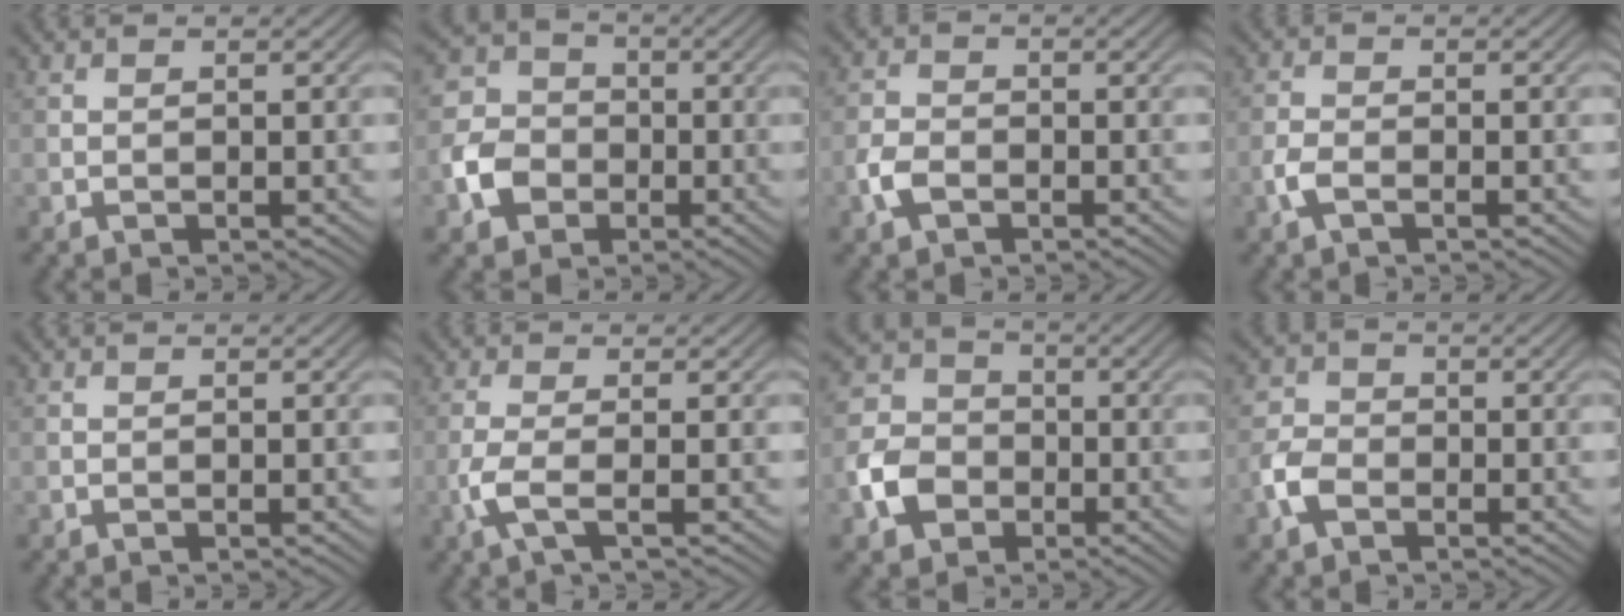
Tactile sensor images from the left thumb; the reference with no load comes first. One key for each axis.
{"total": 6.4, "fx": -2.0, "fy": 5.4, "fz": 2.8, "tx": -0.073, "ty": -0.003, "tz": -0.053}
{"total": 3.3, "fx": -1.6, "fy": 2.2, "fz": 1.9, "tx": -0.046, "ty": 0.000, "tz": -0.042}
{"total": 2.5, "fx": -1.2, "fy": 1.2, "fz": 1.8, "tx": -0.048, "ty": -0.001, "tz": -0.033}
{"total": 0.0}
{"total": 3.3, "fx": -1.0, "fy": 0.6, "fz": 3.1, "tx": -0.074, "ty": 0.004, "tz": -0.031}
{"total": 6.8, "fx": -2.4, "fy": 5.6, "fz": 3.2, "tx": -0.082, "ty": -0.004, "tz": -0.062}
{"total": 4.0, "fx": -1.8, "fy": 2.9, "fz": 2.1, "tx": -0.057, "ty": 0.001, "tz": -0.047}